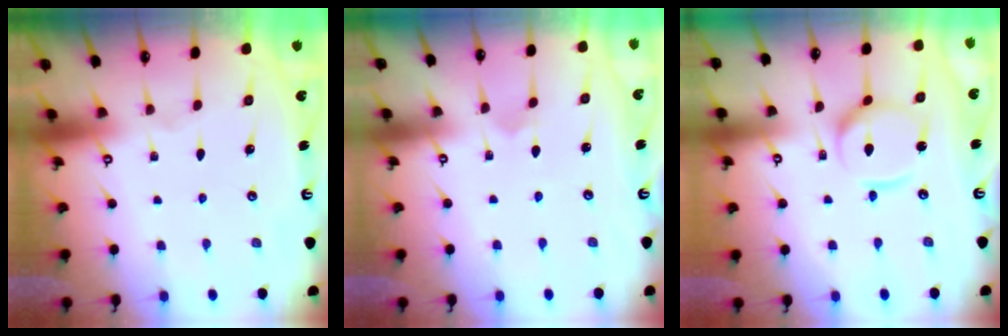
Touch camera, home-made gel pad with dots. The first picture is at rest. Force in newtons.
{"total": 2.7, "press": 2.7, "slide": 0.1}
{"total": 9.6, "press": 9.6, "slide": 0.9}